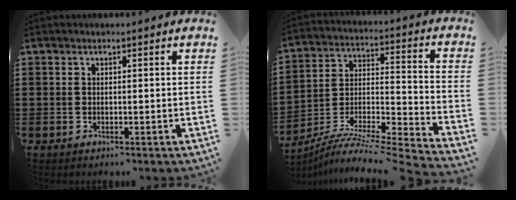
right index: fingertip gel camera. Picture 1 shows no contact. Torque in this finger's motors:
{"motor_torque": [0.92, 1.21, -0.08, 0.00]}